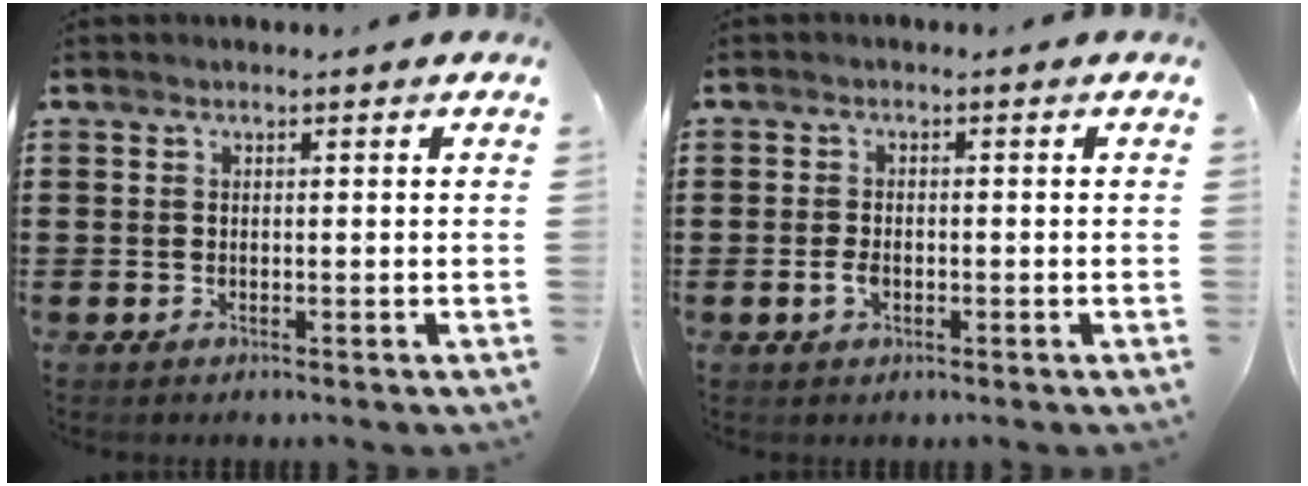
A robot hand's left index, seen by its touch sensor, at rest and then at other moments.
{"total": 2.0, "force": [-0.6, 1.1, 1.6], "torque": [-0.046, -0.005, -0.015]}